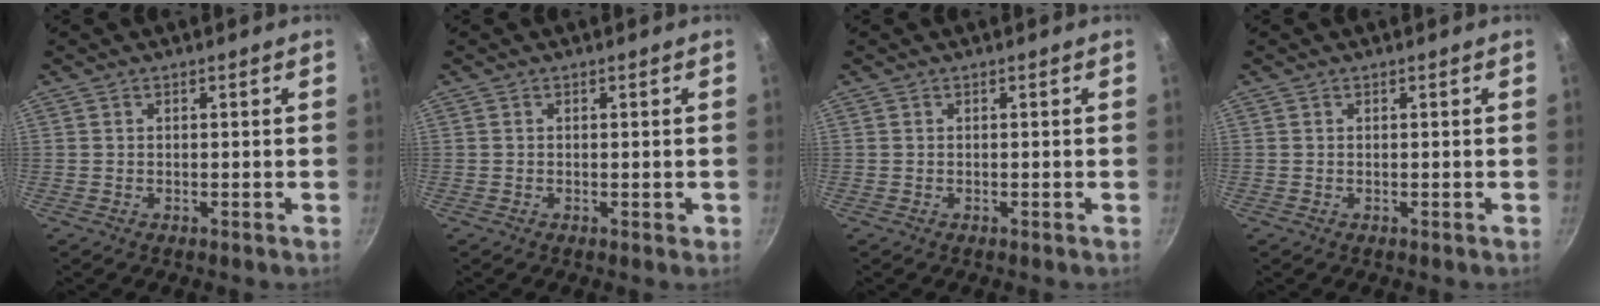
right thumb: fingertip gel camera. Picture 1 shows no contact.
{"total": 0.7, "force": [-0.1, 0.3, 0.7], "torque": [-0.007, 0.002, -0.003]}
{"total": 0.0}
{"total": 0.0}